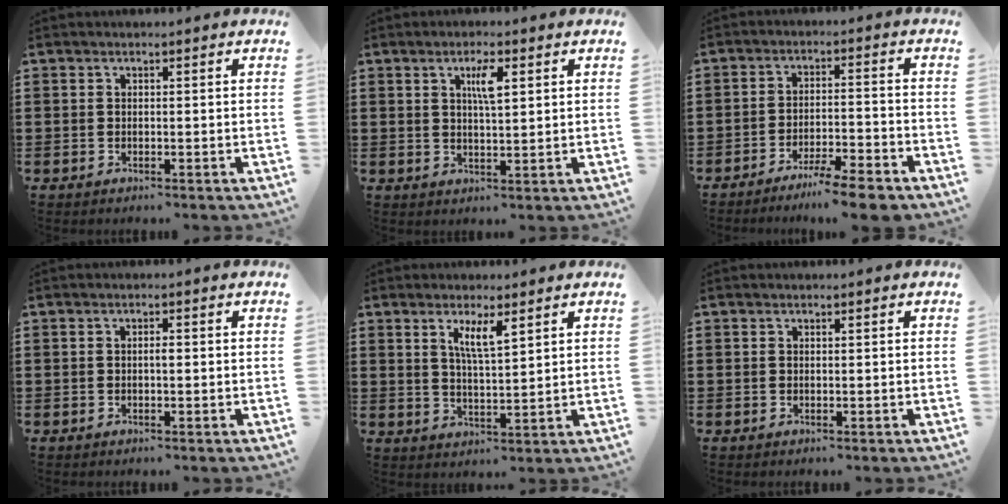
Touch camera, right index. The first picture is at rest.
{"total": 4.0, "force": [1.5, 1.0, 3.6], "torque": [-0.060, 0.002, 0.019]}
{"total": 6.3, "force": [-5.5, -0.2, 3.1], "torque": [-0.055, -0.009, -0.103]}
{"total": 0.9, "force": [0.0, 0.3, 0.9], "torque": [-0.019, -0.002, 0.000]}
{"total": 4.7, "force": [2.5, 1.1, 3.8], "torque": [-0.082, 0.004, 0.042]}
{"total": 0.0}